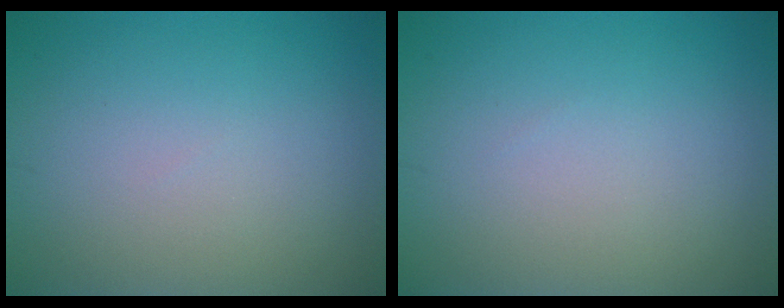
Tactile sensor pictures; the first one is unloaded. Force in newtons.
{"total": 0.0}